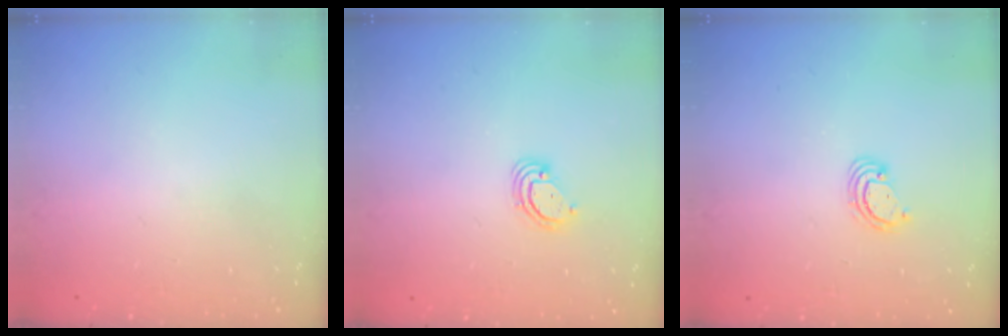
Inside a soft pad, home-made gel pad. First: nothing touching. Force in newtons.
{"total": 3.2, "press": 3.2, "slide": 0.2}
{"total": 2.5, "press": 2.5, "slide": 0.3}